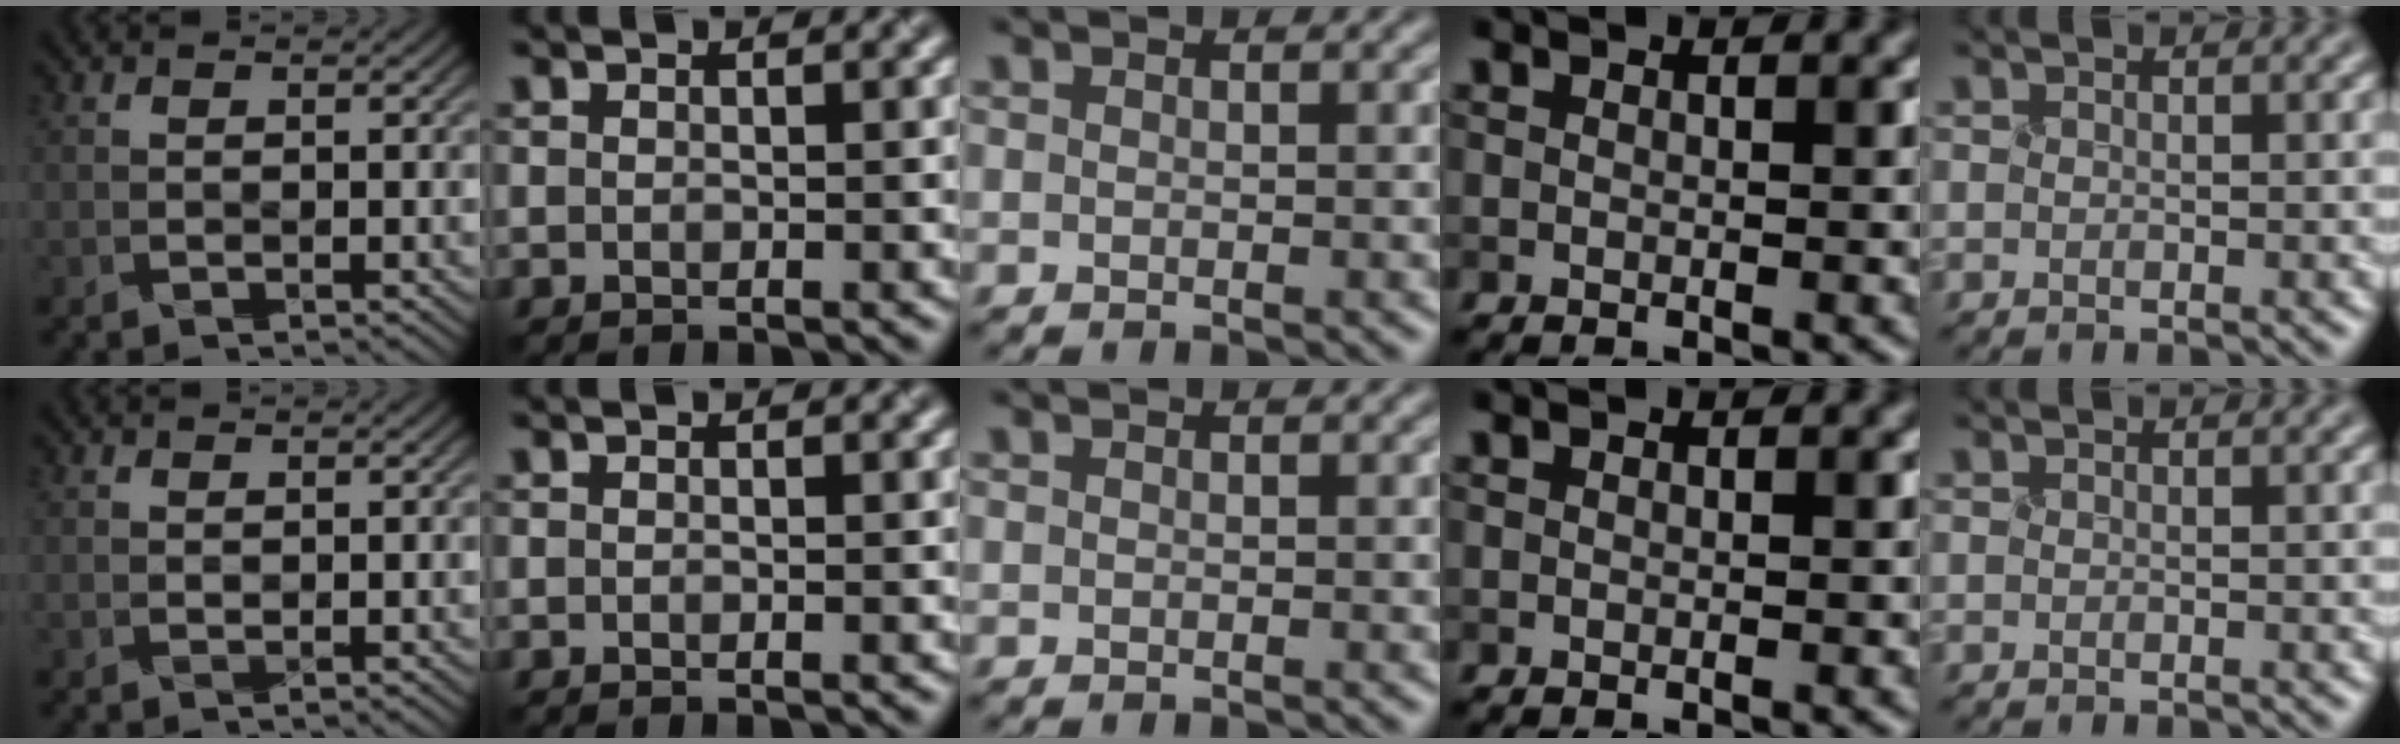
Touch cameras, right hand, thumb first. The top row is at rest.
{"thumb": {"total": 0.5, "force": [0.3, 0.3, 0.3], "torque": [-0.006, -0.003, 0.007]}}